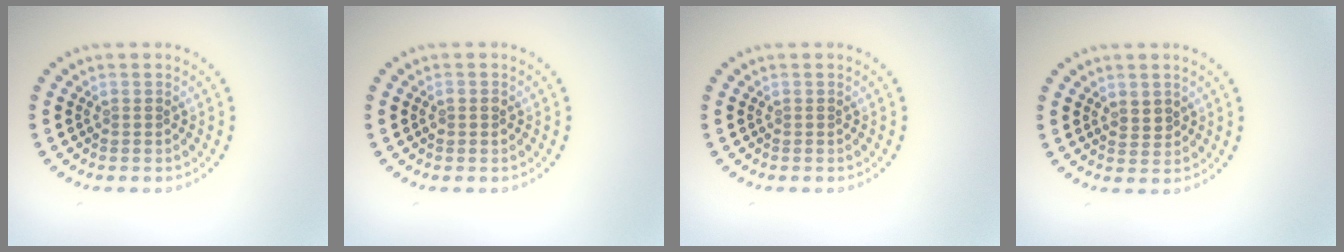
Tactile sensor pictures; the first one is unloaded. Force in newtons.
{"total": 1.0, "press": 1.0, "slide": 0.2}
{"total": 0.0}
{"total": 1.2, "press": 1.0, "slide": 0.5}